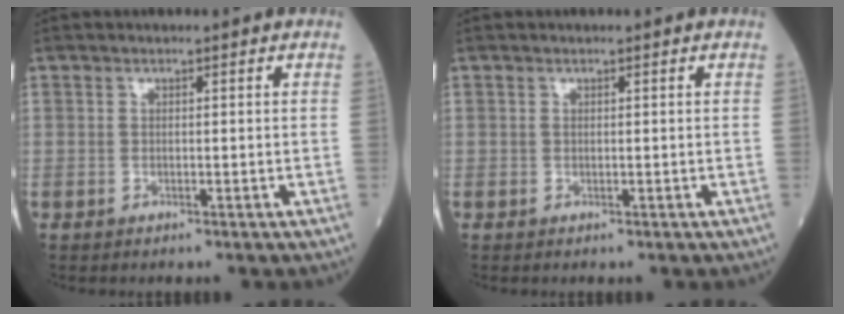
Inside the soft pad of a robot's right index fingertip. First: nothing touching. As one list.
[{"total": 0.0}]